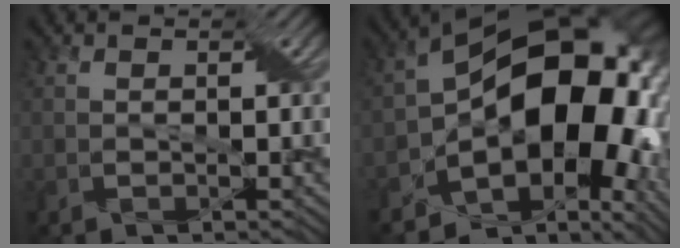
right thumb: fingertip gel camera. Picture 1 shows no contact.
{"total": 16.3, "force": [-2.3, 10.4, 12.3], "torque": [-0.175, -0.017, -0.023]}